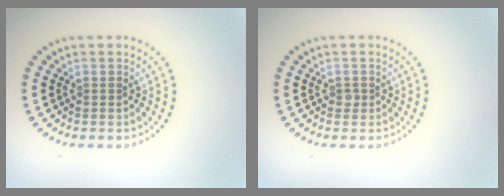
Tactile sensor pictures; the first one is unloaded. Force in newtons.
{"total": 0.7, "press": 0.5, "slide": 0.5}